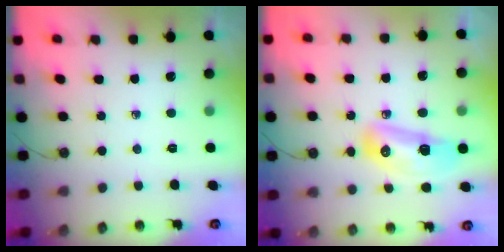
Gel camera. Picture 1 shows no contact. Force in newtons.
{"total": 12.0, "press": 11.8, "slide": 2.1}